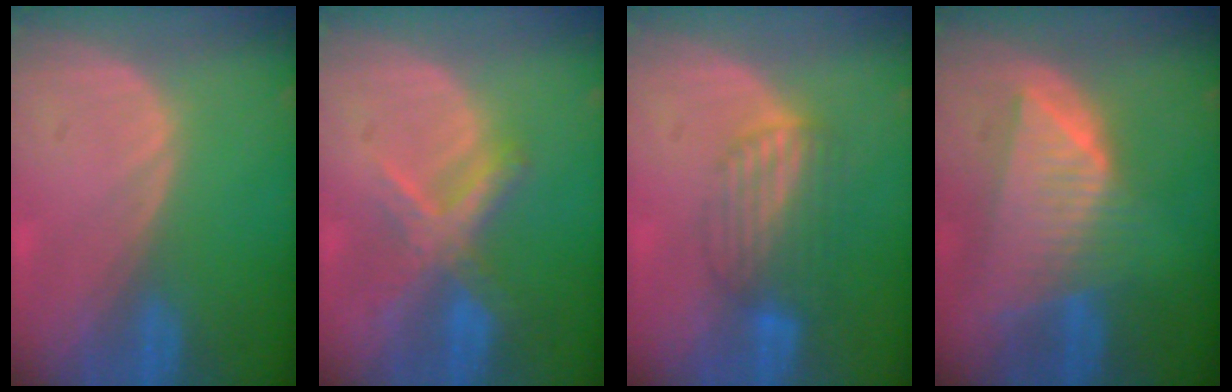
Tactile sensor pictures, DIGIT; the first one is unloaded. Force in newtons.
{"total": 7.1, "press": 6.0, "slide": 3.8}
{"total": 6.9, "press": 5.8, "slide": 3.8}
{"total": 8.4, "press": 7.6, "slide": 3.7}